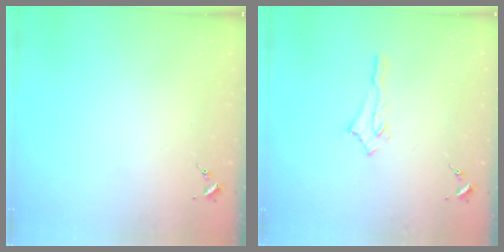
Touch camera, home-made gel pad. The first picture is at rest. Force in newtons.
{"total": 2.5, "press": 2.5, "slide": 0.2}